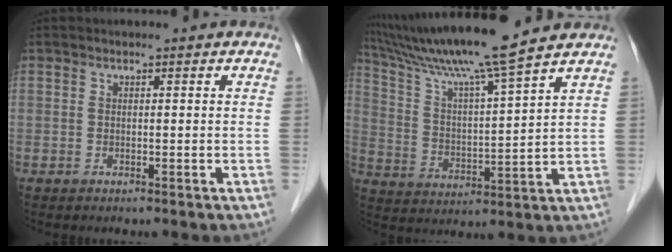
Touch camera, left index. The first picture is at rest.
{"total": 15.0, "force": [12.7, -2.0, 7.7], "torque": [-0.145, 0.006, 0.215]}